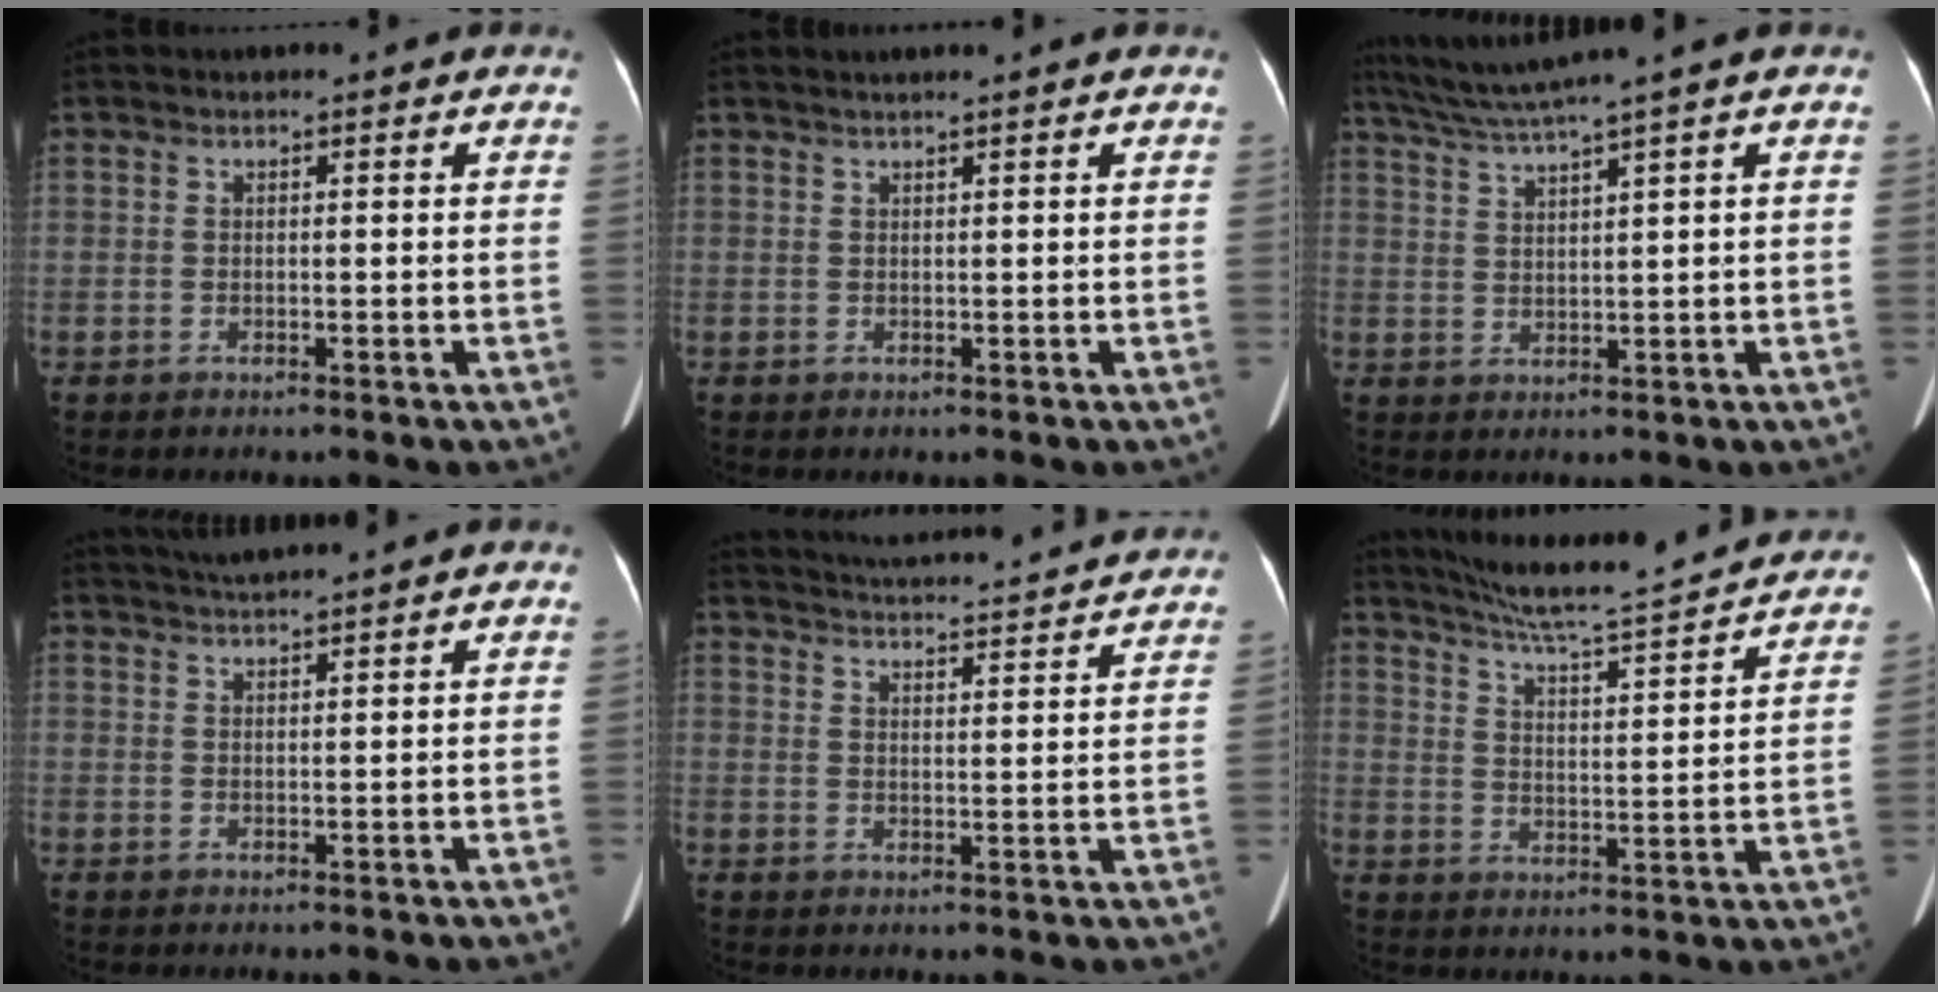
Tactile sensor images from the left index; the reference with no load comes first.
{"total": 2.0, "force": [1.7, -0.5, 1.1], "torque": [-0.014, 0.016, 0.034]}
{"total": 6.1, "force": [4.8, -2.0, 3.2], "torque": [-0.068, 0.006, 0.094]}
{"total": 3.3, "force": [3.0, -1.0, 1.1], "torque": [-0.018, 0.013, 0.058]}
{"total": 20.8, "force": [19.8, 1.3, 6.1], "torque": [-0.102, 0.004, 0.257]}
{"total": 19.3, "force": [17.8, 0.5, 7.5], "torque": [-0.127, -0.009, 0.246]}